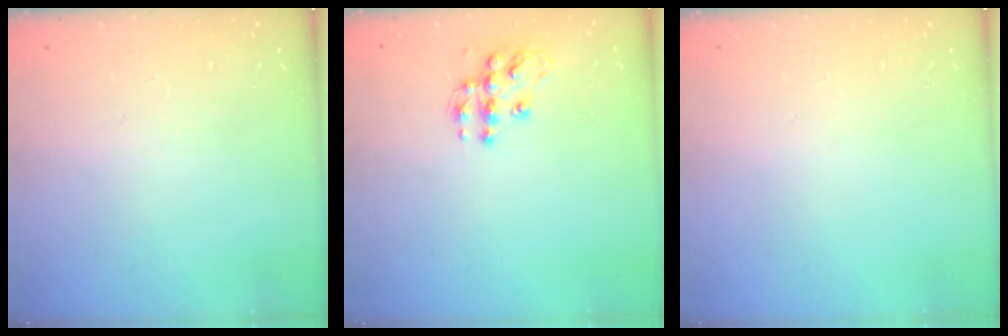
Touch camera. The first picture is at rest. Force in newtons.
{"total": 10.8, "press": 10.8, "slide": 0.6}
{"total": 0.0}